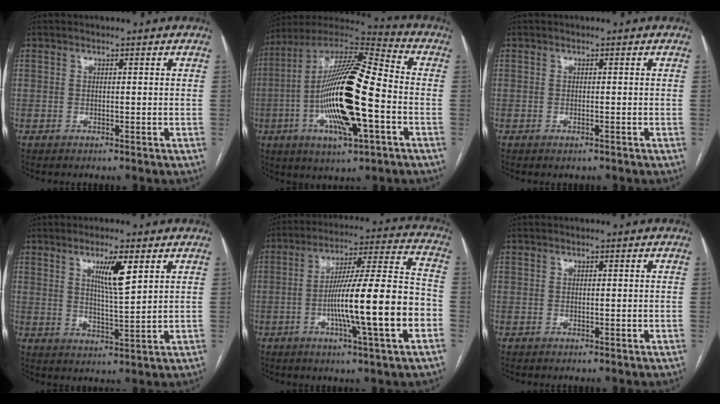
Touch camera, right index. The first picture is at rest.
{"total": 22.1, "force": [-4.2, 4.1, 21.3], "torque": [-0.419, -0.007, -0.076]}
{"total": 0.6, "force": [-0.4, 0.1, 0.4], "torque": [-0.007, -0.001, -0.005]}
{"total": 6.4, "force": [3.0, 0.3, 5.7], "torque": [-0.100, -0.009, 0.052]}
{"total": 17.9, "force": [-4.6, 0.3, 17.3], "torque": [-0.282, 0.008, -0.076]}
{"total": 0.0}